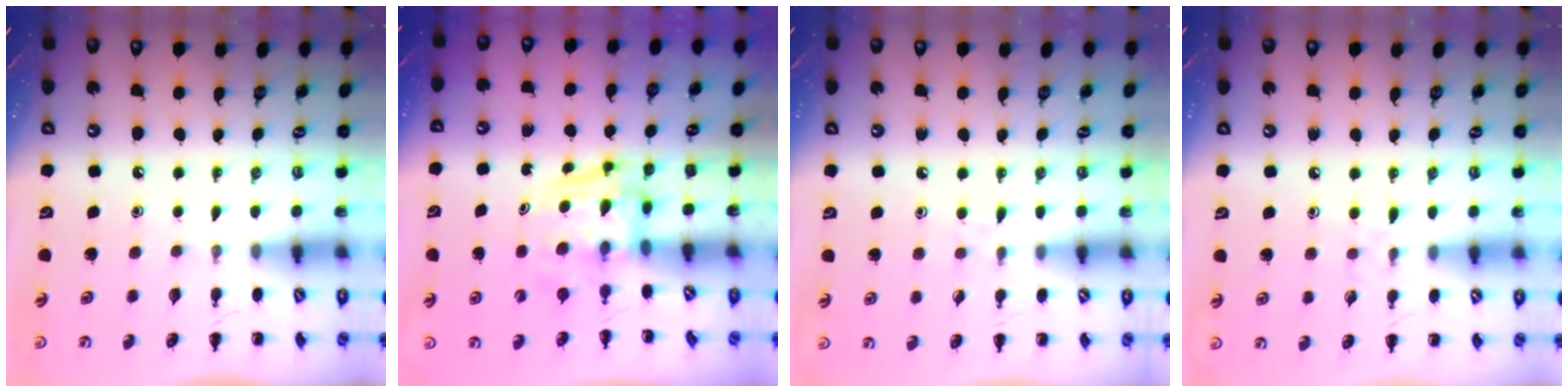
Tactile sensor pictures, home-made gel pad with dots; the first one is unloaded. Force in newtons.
{"total": 3.7, "press": 3.6, "slide": 0.3}
{"total": 3.6, "press": 3.3, "slide": 1.4}
{"total": 4.6, "press": 4.2, "slide": 2.0}